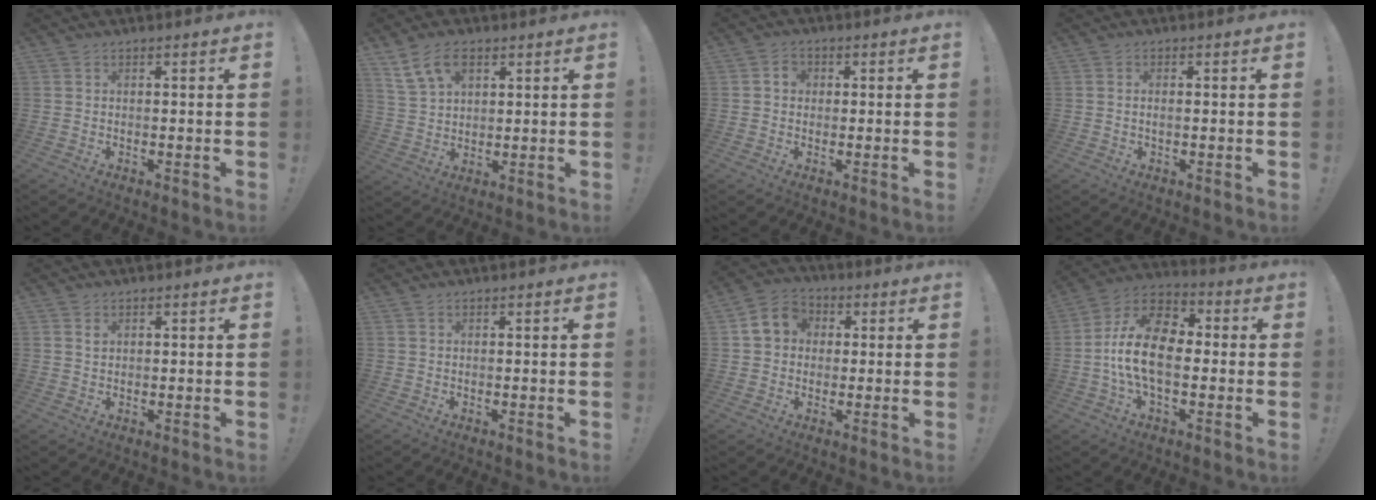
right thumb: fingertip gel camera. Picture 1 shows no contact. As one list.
[{"total": 9.7, "force": [5.2, 5.9, 5.7], "torque": [-0.104, -0.008, 0.103]}, {"total": 3.0, "force": [0.2, 2.5, 1.5], "torque": [-0.019, 0.004, 0.002]}, {"total": 1.1, "force": [-0.2, 0.3, 1.0], "torque": [-0.021, 0.004, -0.003]}, {"total": 1.1, "force": [0.8, 0.8, 0.0], "torque": [0.014, -0.005, 0.012]}, {"total": 0.0}, {"total": 8.2, "force": [1.3, 7.3, 3.4], "torque": [-0.047, 0.011, 0.031]}, {"total": 16.7, "force": [-1.8, 9.9, 13.3], "torque": [-0.243, 0.026, -0.026]}]